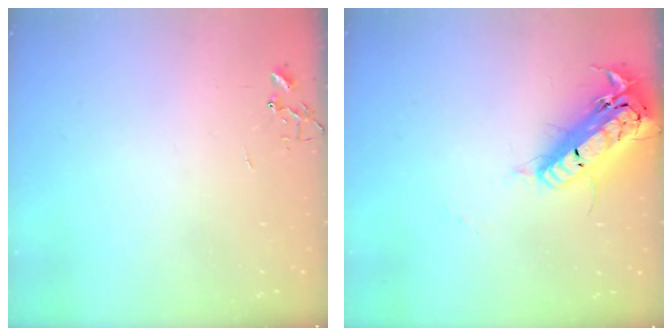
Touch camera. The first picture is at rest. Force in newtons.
{"total": 21.3, "press": 20.9, "slide": 4.3}